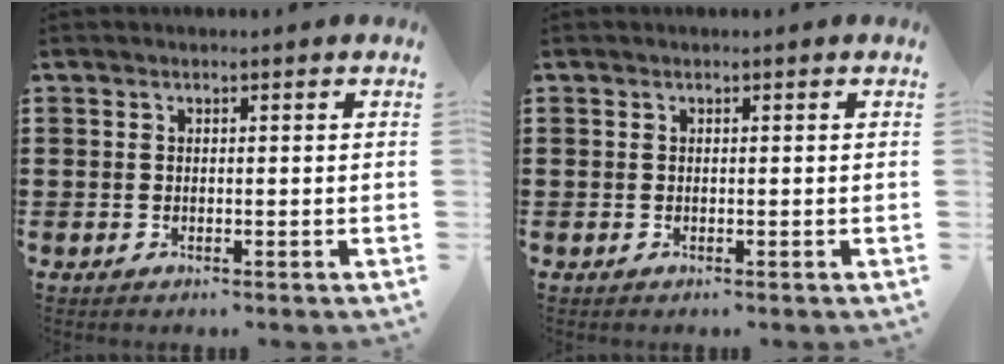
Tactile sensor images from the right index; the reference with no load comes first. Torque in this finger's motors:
{"motor_torque": [-0.14, 0.25, 0.00, 0.00]}